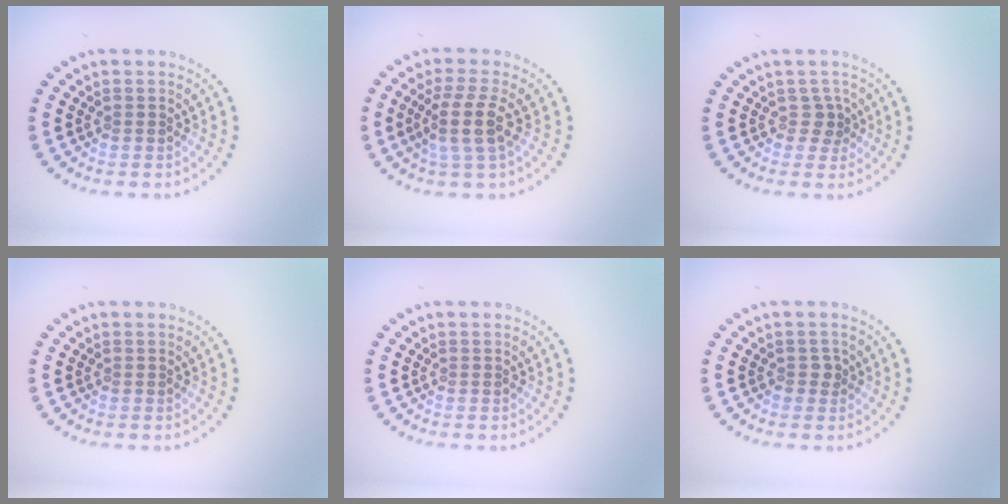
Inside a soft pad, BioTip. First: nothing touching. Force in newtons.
{"total": 3.4, "press": 2.9, "slide": 1.8}
{"total": 1.4, "press": 1.0, "slide": 1.0}
{"total": 0.0}
{"total": 0.0}
{"total": 0.9, "press": 0.9, "slide": 0.2}